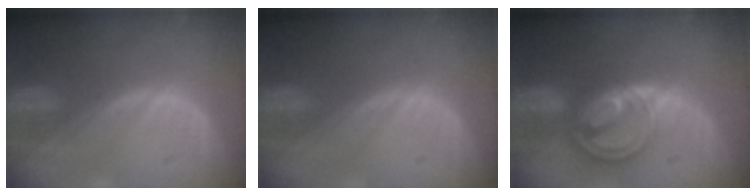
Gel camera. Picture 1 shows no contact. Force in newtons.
{"total": 0.0}
{"total": 8.8, "press": 7.4, "slide": 4.7}